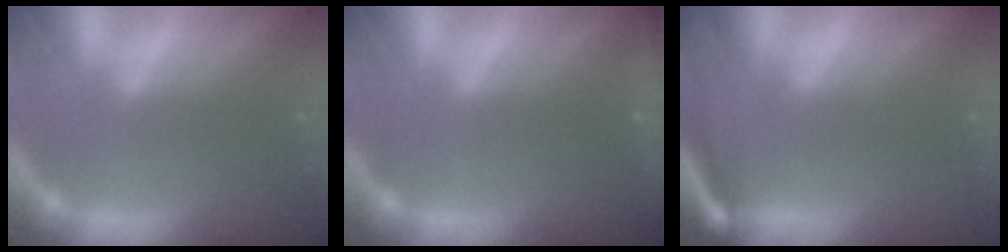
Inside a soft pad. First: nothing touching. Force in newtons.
{"total": 3.0}
{"total": 6.0}